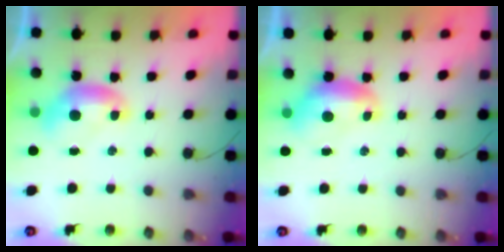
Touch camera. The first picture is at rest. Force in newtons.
{"total": 0.0}